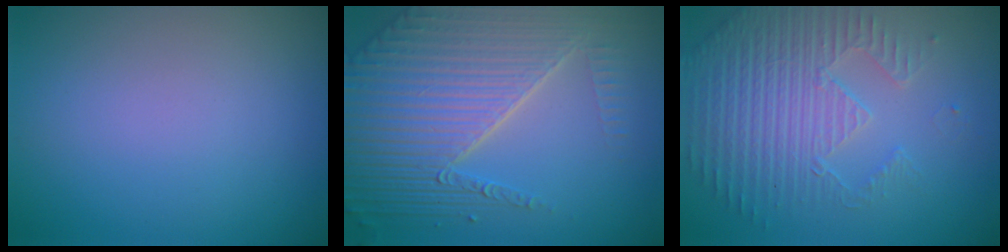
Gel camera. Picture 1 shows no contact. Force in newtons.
{"total": 7.8, "press": 5.6, "slide": 5.4}
{"total": 4.2, "press": 4.1, "slide": 0.9}